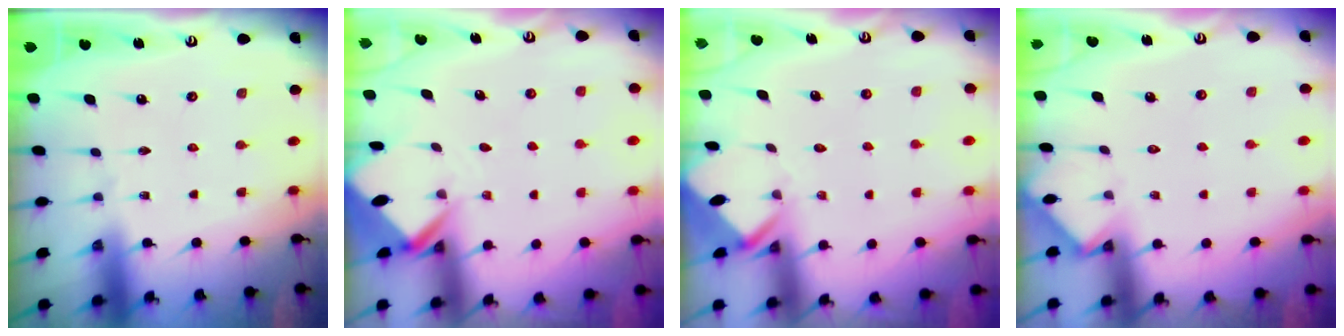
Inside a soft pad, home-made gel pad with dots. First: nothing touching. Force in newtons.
{"total": 3.1, "press": 3.1, "slide": 0.1}
{"total": 3.4, "press": 3.4, "slide": 0.1}
{"total": 4.2, "press": 4.2, "slide": 0.5}